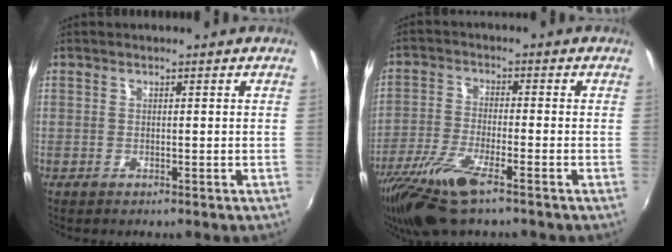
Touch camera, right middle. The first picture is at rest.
{"total": 11.9, "force": [-8.0, 2.5, 8.4], "torque": [-0.187, -0.038, -0.157]}